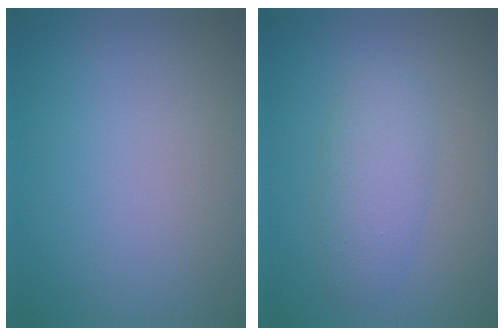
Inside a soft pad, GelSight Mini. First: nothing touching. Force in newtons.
{"total": 2.4, "press": 2.3, "slide": 0.1}